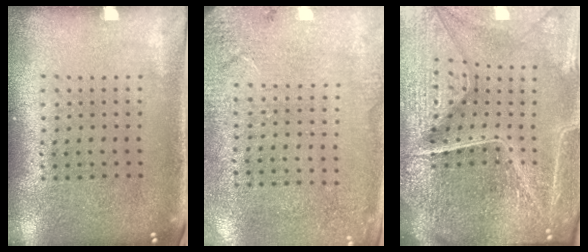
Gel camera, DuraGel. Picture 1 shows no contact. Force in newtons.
{"total": 2.6, "press": 2.4, "slide": 1.1}
{"total": 6.7, "press": 5.9, "slide": 3.1}